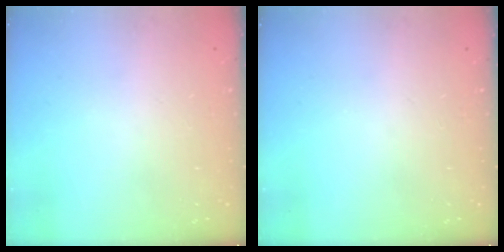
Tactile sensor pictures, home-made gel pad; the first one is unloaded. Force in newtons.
{"total": 0.0}